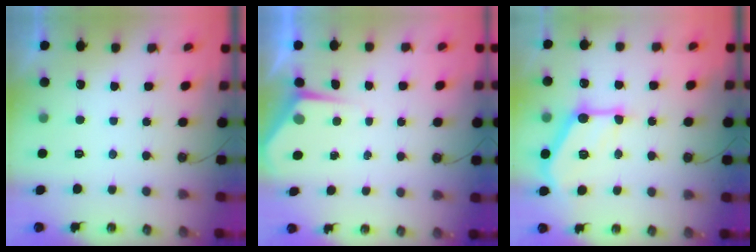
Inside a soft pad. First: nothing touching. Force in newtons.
{"total": 4.2, "press": 4.2, "slide": 0.5}
{"total": 14.6, "press": 14.5, "slide": 1.6}